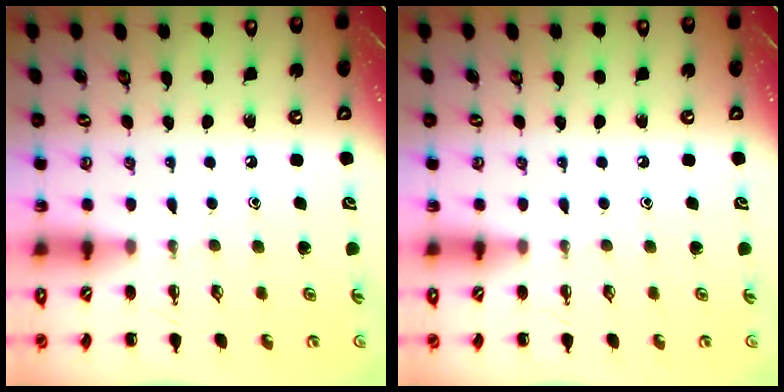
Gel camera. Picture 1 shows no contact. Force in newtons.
{"total": 0.0}